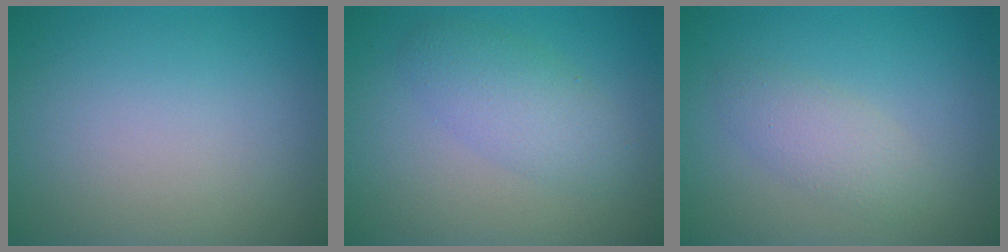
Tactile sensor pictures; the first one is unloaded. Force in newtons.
{"total": 3.2, "press": 3.2, "slide": 0.1}
{"total": 2.3, "press": 2.3, "slide": 0.1}